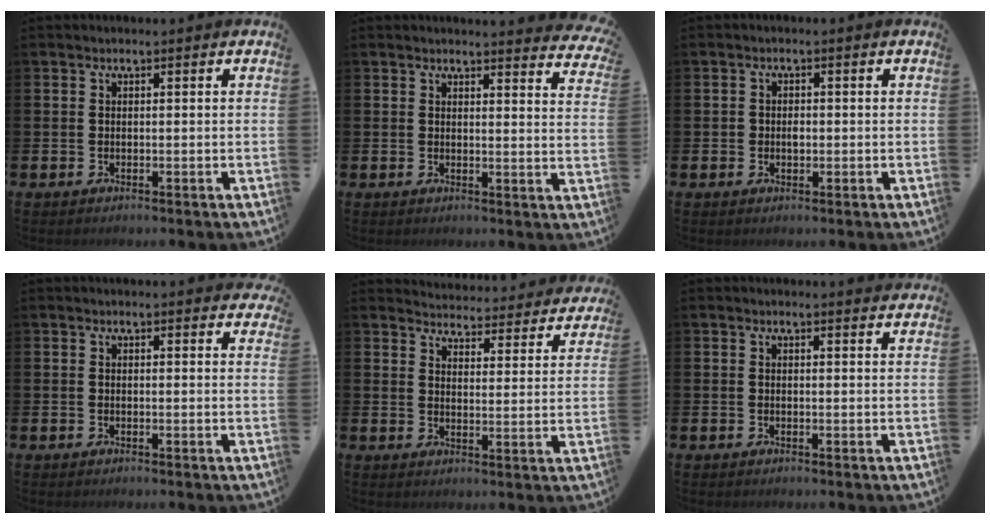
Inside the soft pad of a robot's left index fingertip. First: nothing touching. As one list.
[{"total": 3.1, "force": [3.1, -0.1, 0.0], "torque": [0.010, -0.027, 0.051]}, {"total": 1.4, "force": [0.0, 1.2, 0.8], "torque": [-0.001, 0.002, -0.005]}, {"total": 1.1, "force": [1.1, 0.2, 0.1], "torque": [0.005, -0.002, 0.018]}, {"total": 4.1, "force": [4.1, 0.6, 0.2], "torque": [-0.020, -0.037, 0.066]}, {"total": 1.0, "force": [1.0, 0.0, 0.0], "torque": [0.007, -0.006, 0.017]}]